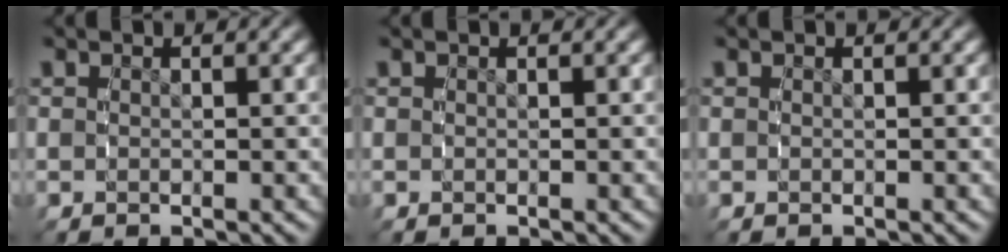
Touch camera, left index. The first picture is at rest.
{"total": 0.0}
{"total": 0.0}